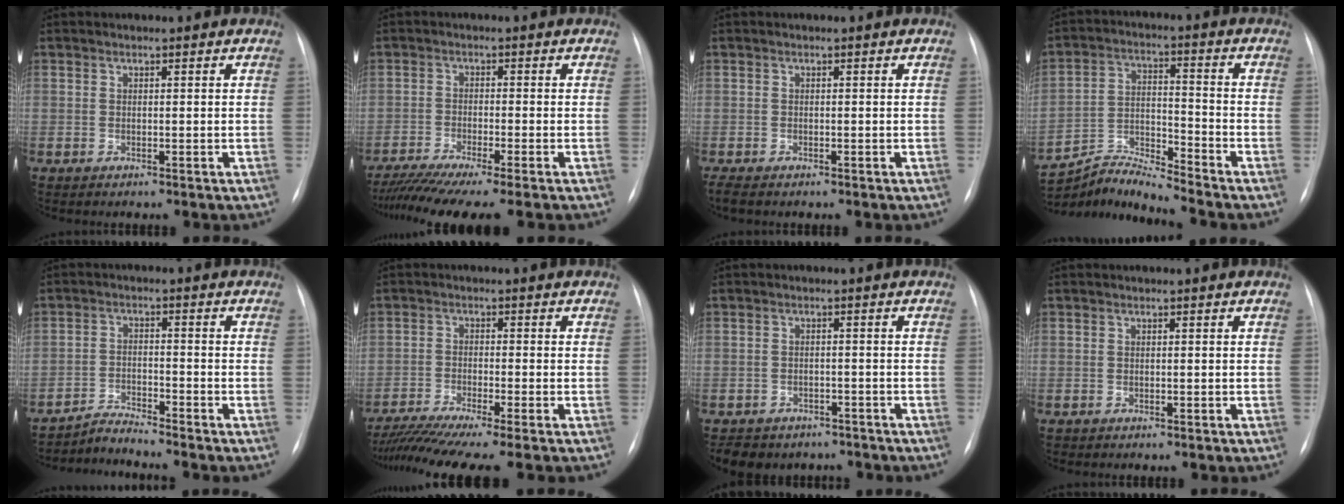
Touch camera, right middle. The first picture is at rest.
{"total": 9.4, "force": [-7.9, -0.8, 5.2], "torque": [-0.075, -0.025, -0.126]}
{"total": 2.0, "force": [-1.6, 0.7, 1.1], "torque": [-0.024, -0.007, -0.022]}
{"total": 8.8, "force": [-8.6, -2.0, 0.4], "torque": [-0.020, 0.015, -0.161]}
{"total": 3.6, "force": [-3.4, -1.0, -0.6], "torque": [0.004, -0.019, -0.062]}
{"total": 9.2, "force": [-7.7, -1.2, 4.9], "torque": [-0.077, -0.025, -0.126]}
{"total": 7.9, "force": [-6.4, 4.4, 1.4], "torque": [-0.022, 0.005, -0.080]}
{"total": 0.0}